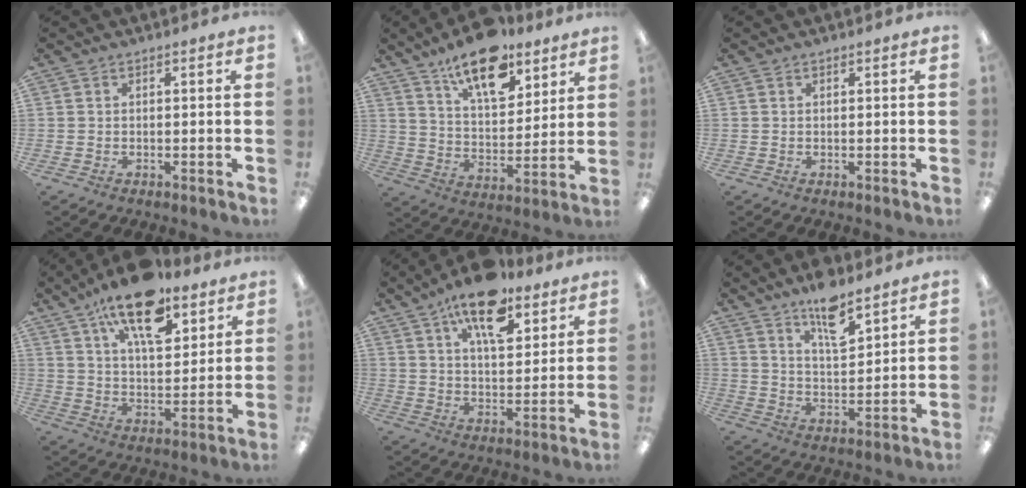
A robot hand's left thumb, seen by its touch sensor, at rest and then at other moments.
{"total": 16.2, "force": [11.8, 7.0, 8.7], "torque": [-0.136, -0.063, 0.204]}
{"total": 0.0}
{"total": 18.0, "force": [12.0, 7.7, 11.0], "torque": [-0.176, -0.058, 0.202]}
{"total": 15.1, "force": [10.2, 6.5, 9.0], "torque": [-0.143, -0.046, 0.174]}
{"total": 10.6, "force": [7.9, 3.7, 6.0], "torque": [-0.090, -0.047, 0.136]}